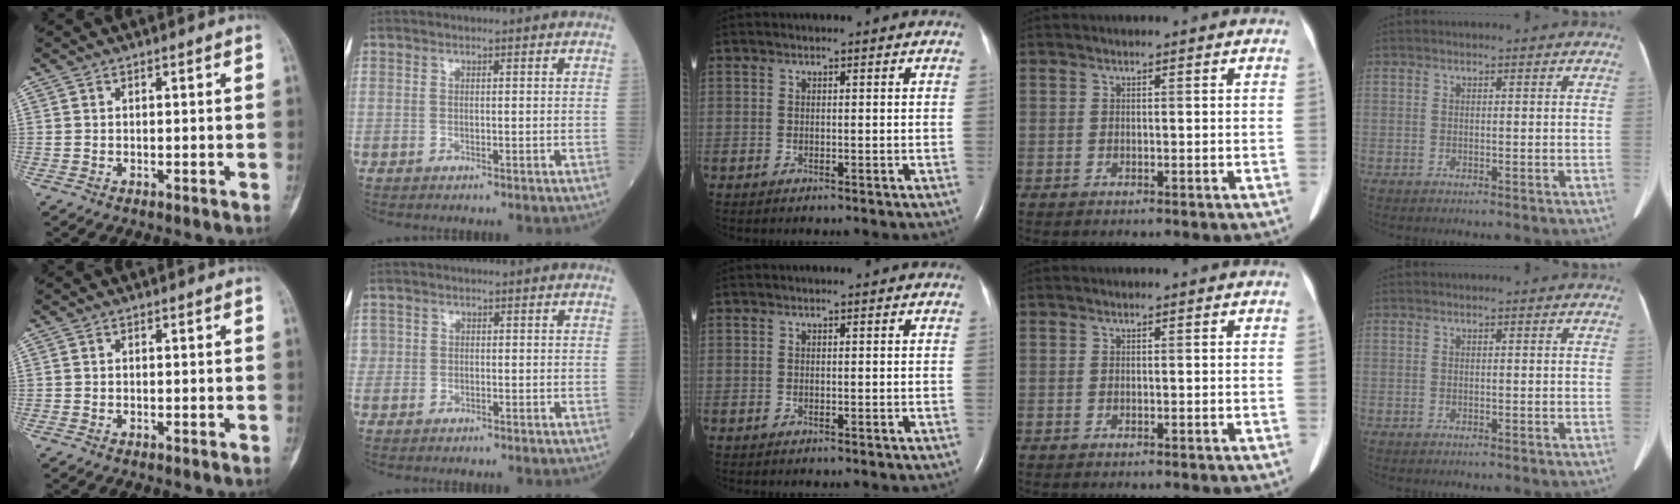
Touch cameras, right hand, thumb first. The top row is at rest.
{"index": {"total": 1.7, "force": [-0.1, 1.6, 0.5], "torque": [-0.001, 0.005, -0.002]}}